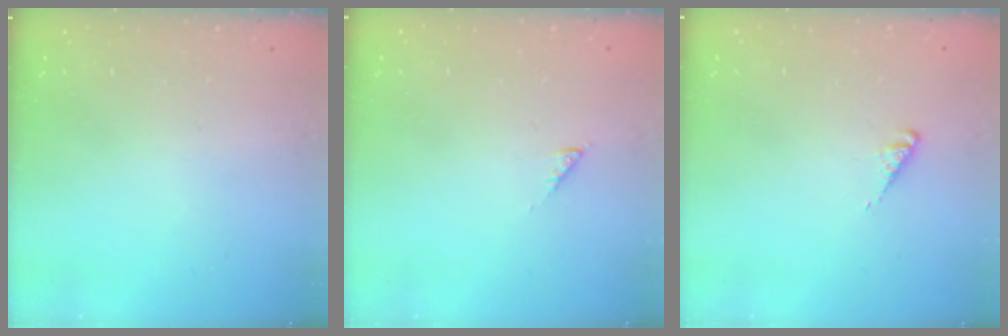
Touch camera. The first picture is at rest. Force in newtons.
{"total": 1.3, "press": 1.3, "slide": 0.3}
{"total": 2.4, "press": 2.4, "slide": 0.3}